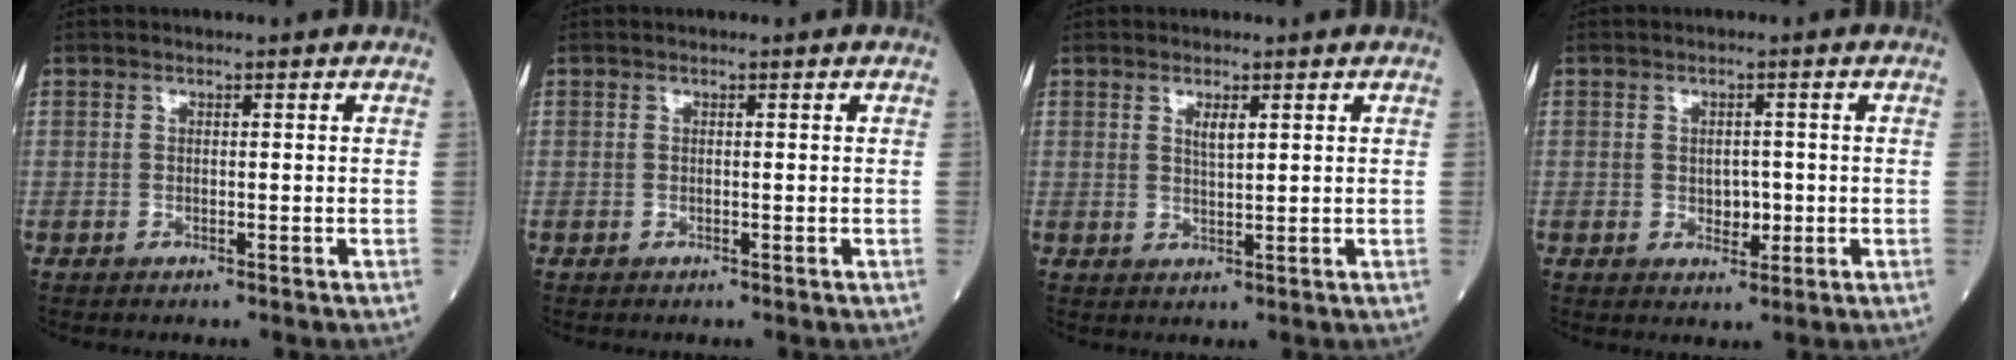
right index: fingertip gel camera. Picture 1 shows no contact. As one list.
[{"total": 0.0}, {"total": 2.0, "force": [1.0, 0.3, 1.7], "torque": [-0.034, -0.003, 0.020]}, {"total": 2.9, "force": [-0.3, 1.9, 2.2], "torque": [-0.028, 0.000, 0.000]}]